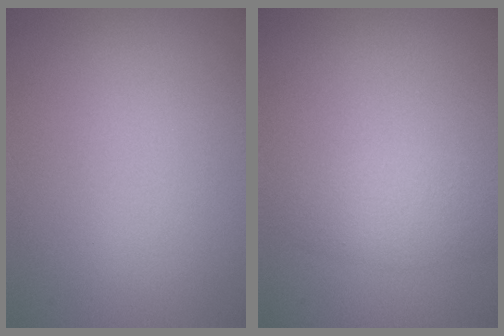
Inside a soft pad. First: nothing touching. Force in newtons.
{"total": 2.4, "press": 2.4, "slide": 0.0}